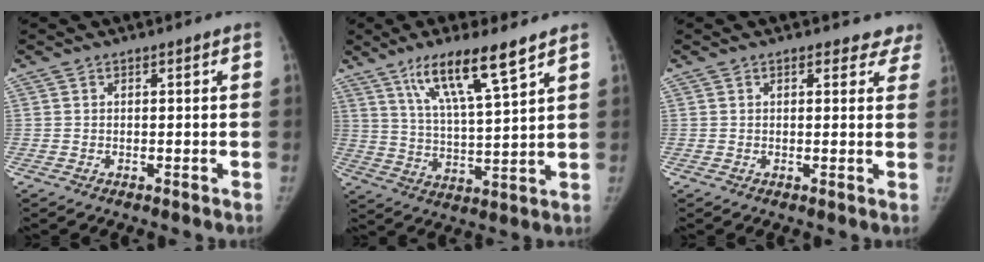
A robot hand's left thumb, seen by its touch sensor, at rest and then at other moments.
{"total": 12.8, "force": [8.1, 1.6, 9.8], "torque": [-0.174, -0.036, 0.151]}
{"total": 4.8, "force": [4.1, 2.3, 1.0], "torque": [0.030, -0.012, 0.028]}